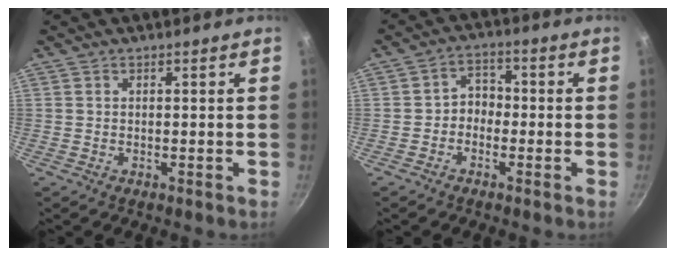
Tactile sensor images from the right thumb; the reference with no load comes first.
{"total": 4.1, "force": [-1.3, 3.3, 2.1], "torque": [-0.007, 0.024, -0.030]}